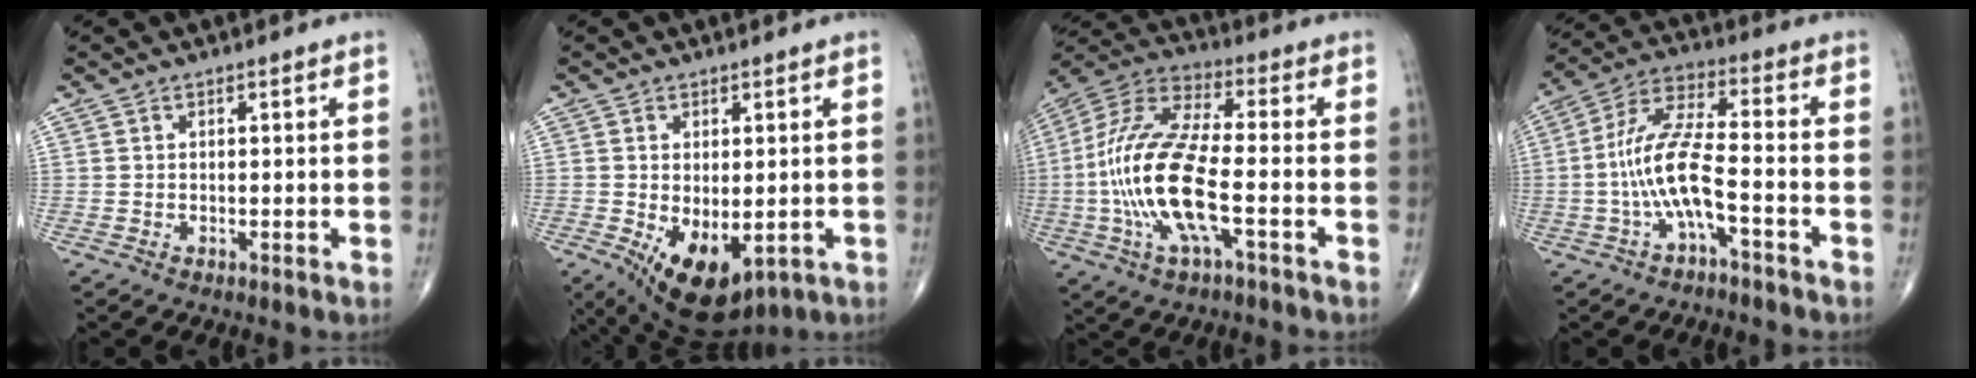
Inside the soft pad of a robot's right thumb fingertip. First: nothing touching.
{"total": 11.1, "force": [-3.1, 5.9, 8.8], "torque": [-0.133, -0.013, -0.028]}
{"total": 18.7, "force": [-3.7, 5.7, 17.4], "torque": [-0.386, 0.025, -0.073]}
{"total": 11.1, "force": [-3.3, 3.0, 10.2], "torque": [-0.224, 0.047, -0.065]}